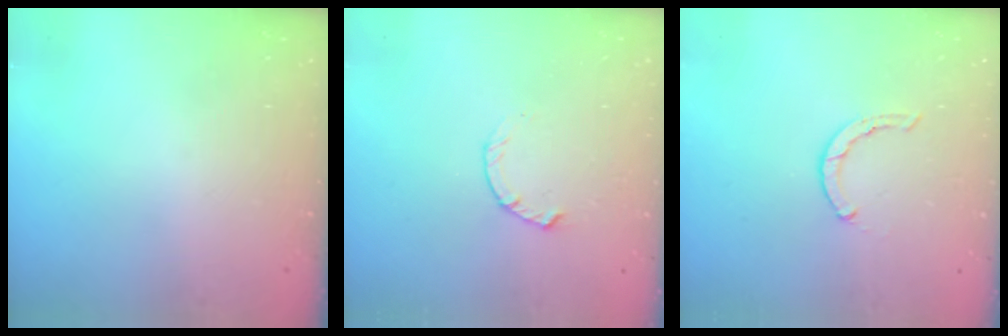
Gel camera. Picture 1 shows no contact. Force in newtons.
{"total": 1.8, "press": 1.8, "slide": 0.3}
{"total": 0.7, "press": 0.6, "slide": 0.2}